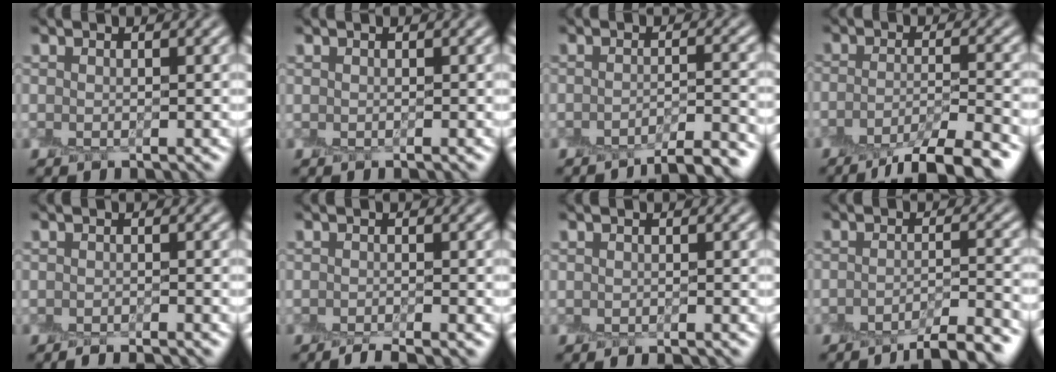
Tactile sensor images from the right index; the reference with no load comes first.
{"total": 0.0}
{"total": 5.3, "force": [-4.6, 0.8, 2.4], "torque": [-0.032, 0.000, -0.062]}
{"total": 6.5, "force": [-5.0, 1.3, 4.0], "torque": [-0.057, -0.003, -0.082]}
{"total": 1.3, "force": [-1.2, -0.3, 0.1], "torque": [0.005, -0.002, -0.017]}
{"total": 1.2, "force": [-1.1, -0.3, 0.4], "torque": [0.000, -0.001, -0.021]}
{"total": 0.6, "force": [-0.6, -0.1, 0.0], "torque": [0.004, -0.001, -0.007]}
{"total": 5.5, "force": [-4.5, 0.9, 3.0], "torque": [-0.041, 0.003, -0.065]}